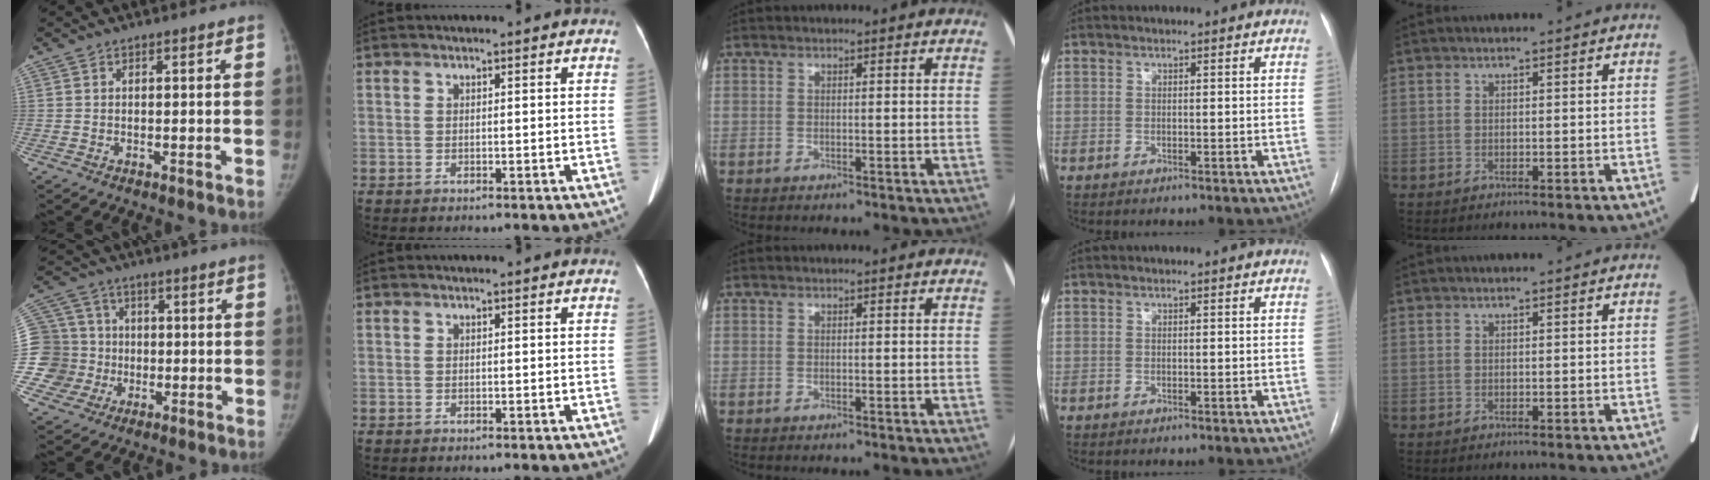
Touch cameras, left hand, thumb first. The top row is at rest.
{"thumb": {"total": 12.5, "force": [-1.3, 12.3, 2.0], "torque": [-0.019, 0.035, -0.017]}}